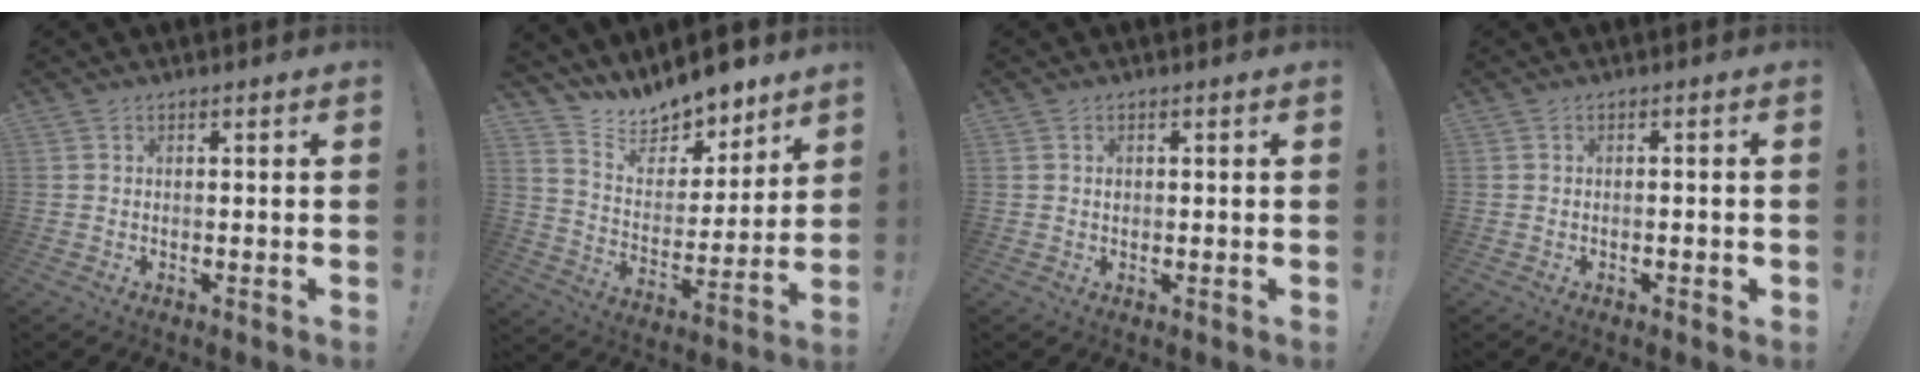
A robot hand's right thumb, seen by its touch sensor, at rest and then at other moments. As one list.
[{"total": 11.0, "force": [10.3, 3.3, 2.0], "torque": [-0.052, -0.093, 0.188]}, {"total": 0.7, "force": [0.0, 0.6, 0.3], "torque": [-0.012, 0.004, 0.000]}, {"total": 0.8, "force": [-0.5, 0.5, 0.3], "torque": [-0.011, 0.006, -0.007]}]